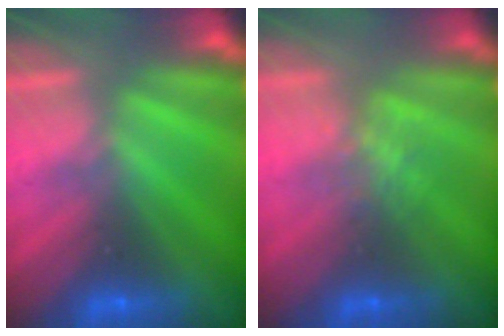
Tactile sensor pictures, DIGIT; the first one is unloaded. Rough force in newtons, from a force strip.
{"total": 2.2}